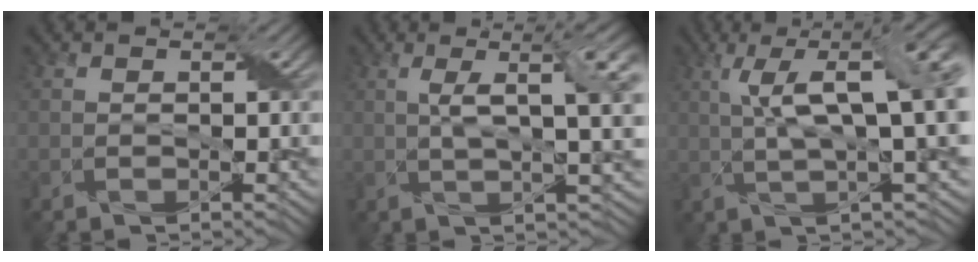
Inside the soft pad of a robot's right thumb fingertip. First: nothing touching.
{"total": 8.1, "force": [1.7, 1.8, 7.7], "torque": [-0.125, 0.011, 0.032]}
{"total": 12.5, "force": [2.9, 3.6, 11.6], "torque": [-0.193, 0.016, 0.048]}